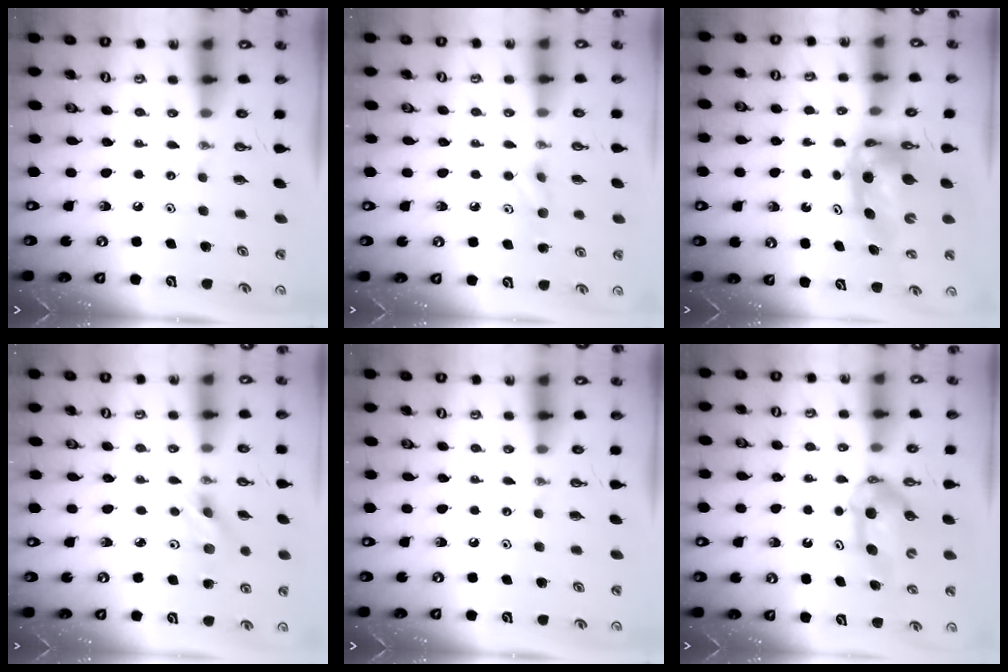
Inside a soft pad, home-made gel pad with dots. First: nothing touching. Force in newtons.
{"total": 5.3, "press": 5.3, "slide": 0.6}
{"total": 8.3, "press": 8.2, "slide": 0.9}
{"total": 5.5, "press": 3.8, "slide": 4.0}
{"total": 0.0}
{"total": 6.3, "press": 6.1, "slide": 1.4}